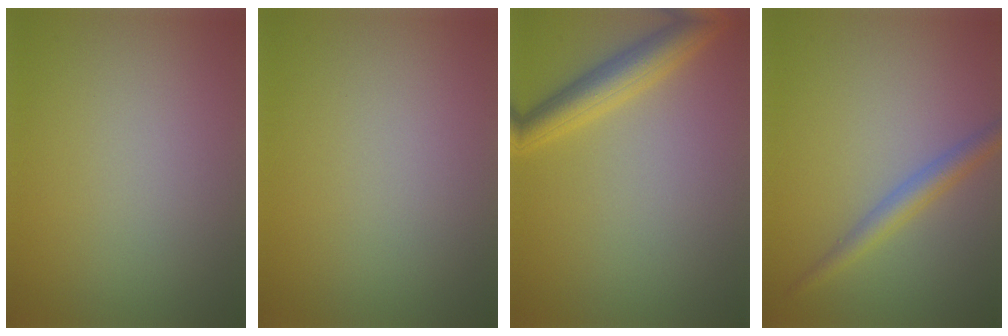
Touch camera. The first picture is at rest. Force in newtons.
{"total": 0.0}
{"total": 4.1, "press": 4.1, "slide": 0.2}
{"total": 2.6, "press": 2.6, "slide": 0.0}